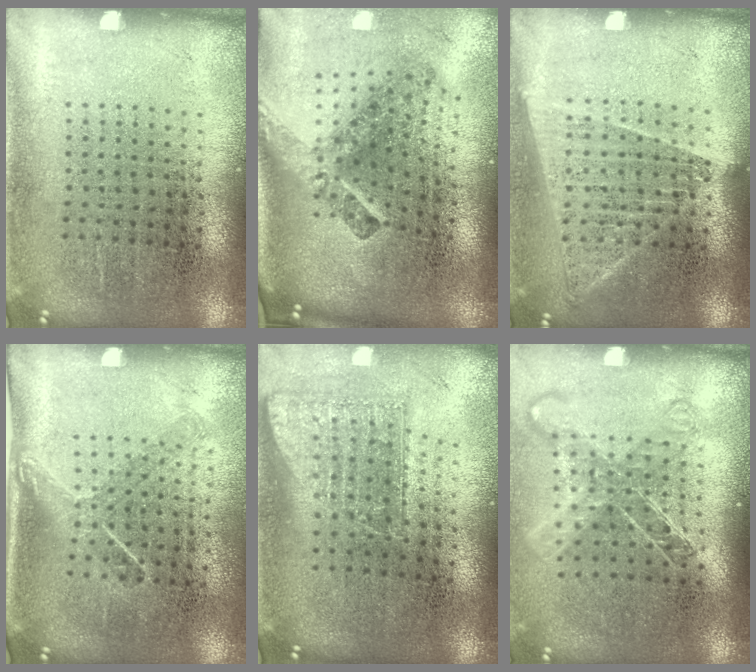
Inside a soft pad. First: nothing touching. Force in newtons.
{"total": 2.9, "press": 1.8, "slide": 2.3}
{"total": 1.4, "press": 1.3, "slide": 0.4}
{"total": 1.2, "press": 0.9, "slide": 0.9}
{"total": 1.7, "press": 1.3, "slide": 1.2}
{"total": 1.7, "press": 1.3, "slide": 1.0}